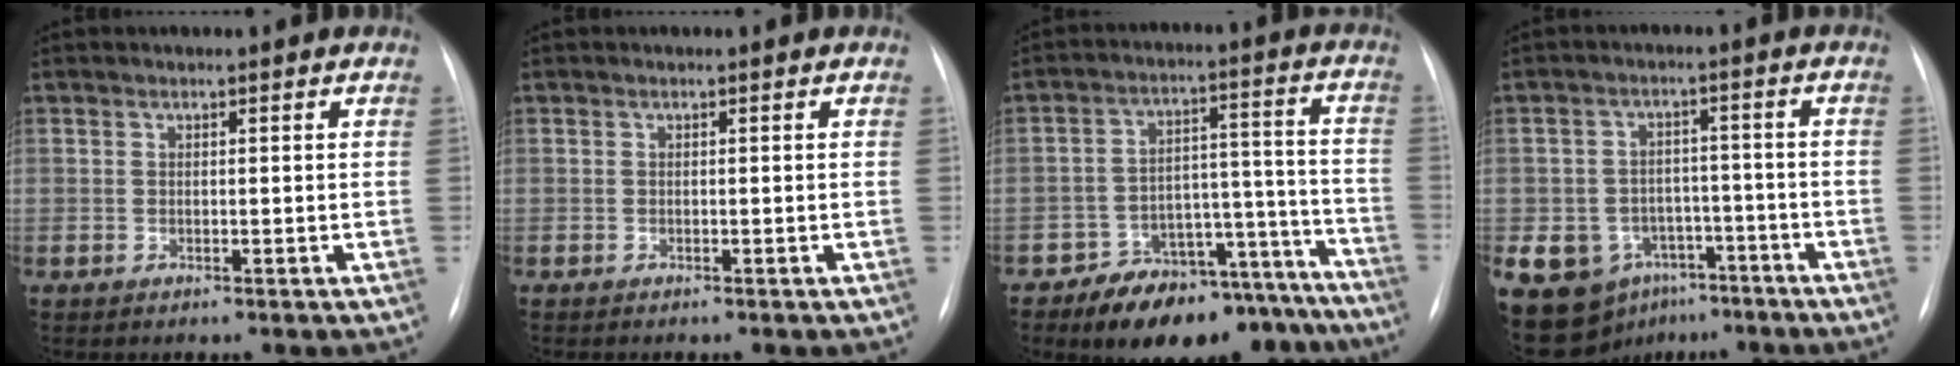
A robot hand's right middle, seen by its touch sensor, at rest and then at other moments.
{"total": 0.0}
{"total": 17.4, "force": [-14.6, 7.2, 6.2], "torque": [-0.051, 0.057, -0.203]}
{"total": 12.9, "force": [-7.0, 9.8, 4.5], "torque": [-0.087, 0.025, -0.101]}